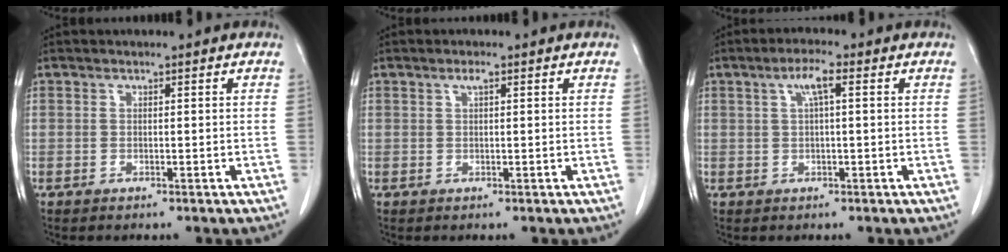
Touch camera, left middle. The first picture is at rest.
{"total": 1.0, "force": [0.5, 0.1, 0.9], "torque": [-0.017, 0.002, 0.008]}
{"total": 3.3, "force": [1.1, 0.4, 3.1], "torque": [-0.060, 0.010, 0.020]}